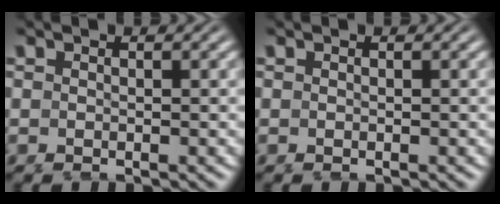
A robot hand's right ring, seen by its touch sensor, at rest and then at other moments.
{"total": 0.0}